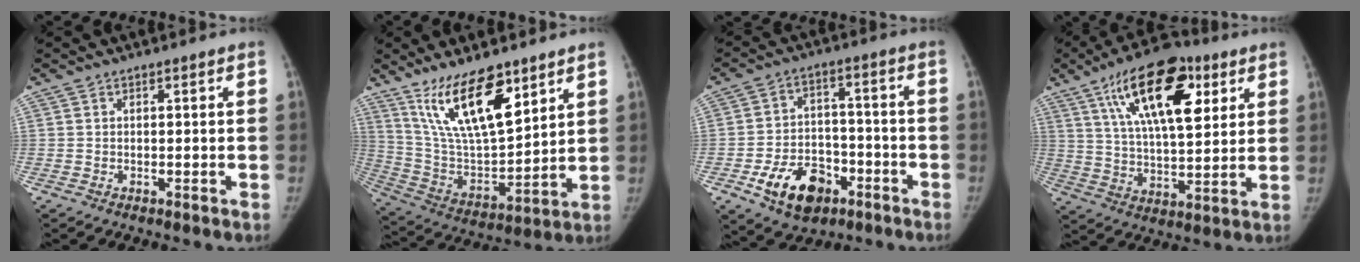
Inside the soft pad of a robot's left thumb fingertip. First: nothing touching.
{"total": 17.4, "force": [11.1, 5.9, 12.1], "torque": [-0.193, -0.059, 0.223]}
{"total": 12.8, "force": [-6.3, 8.4, 7.3], "torque": [-0.091, 0.036, -0.096]}
{"total": 20.6, "force": [9.2, 9.1, 16.0], "torque": [-0.236, -0.023, 0.155]}